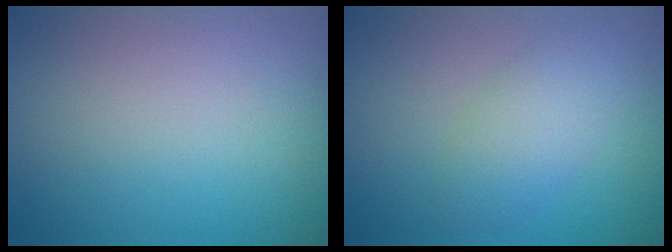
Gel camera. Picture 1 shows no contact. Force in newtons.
{"total": 2.9, "press": 2.9, "slide": 0.1}